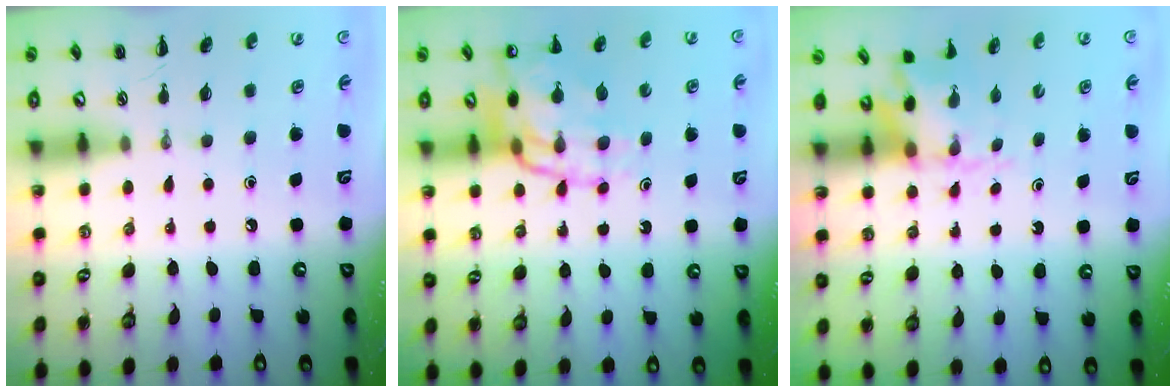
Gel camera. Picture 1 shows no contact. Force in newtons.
{"total": 14.7, "press": 14.3, "slide": 3.2}
{"total": 2.9, "press": 2.8, "slide": 0.7}